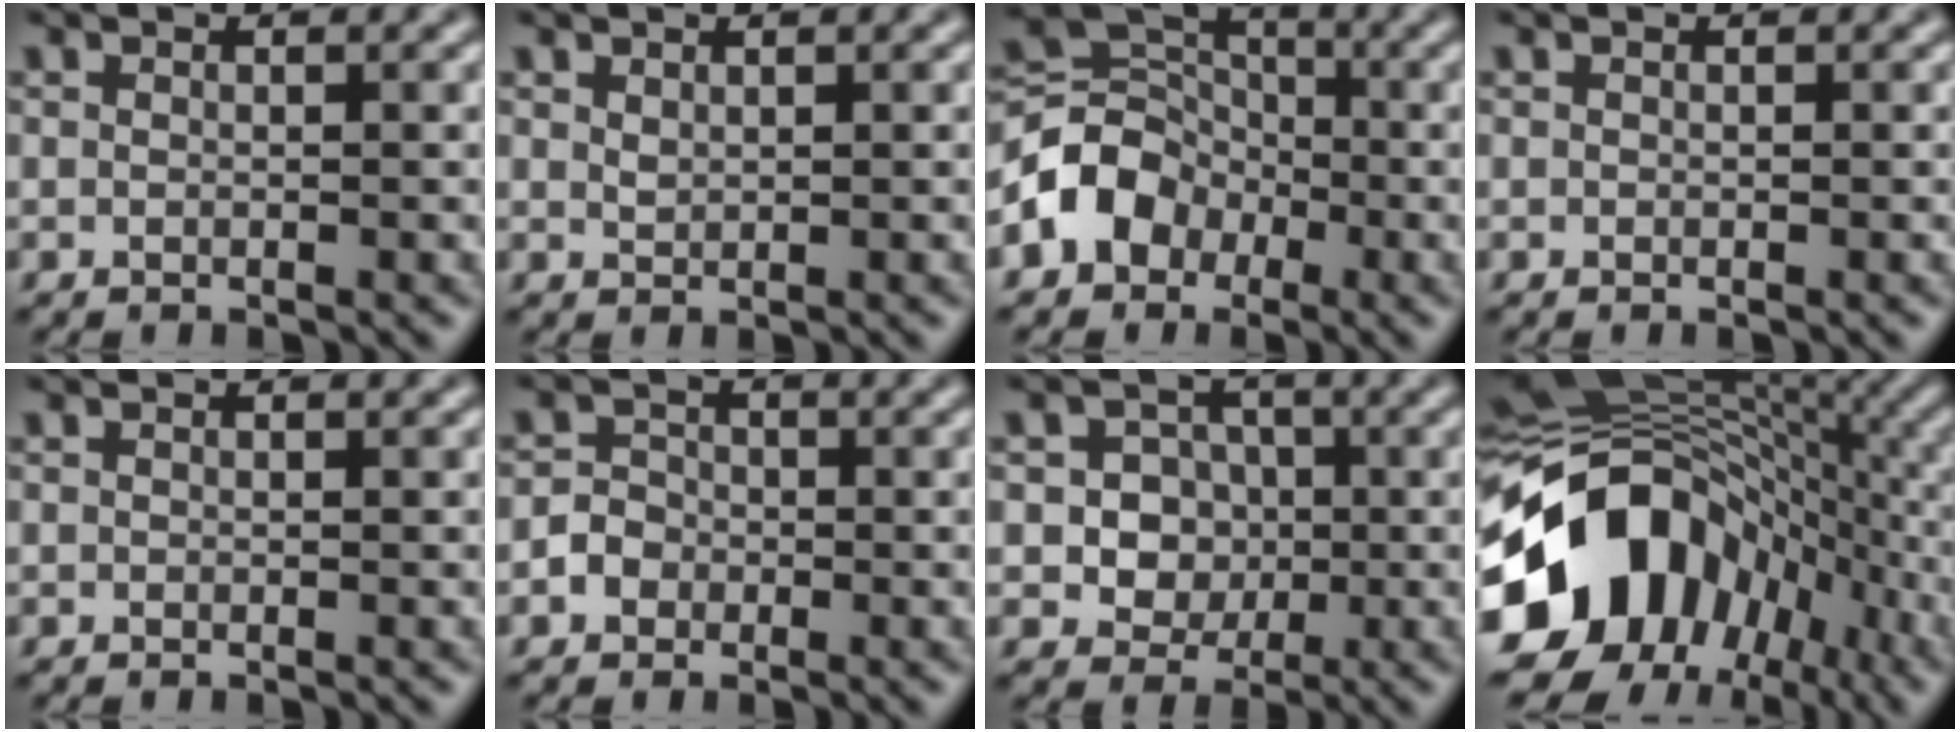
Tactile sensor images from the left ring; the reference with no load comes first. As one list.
[{"total": 0.7, "force": [0.6, 0.3, 0.3], "torque": [-0.009, -0.001, 0.014]}, {"total": 4.9, "force": [-2.1, 4.0, 1.9], "torque": [-0.023, 0.009, -0.052]}, {"total": 0.0}, {"total": 0.0}, {"total": 2.0, "force": [-0.8, 1.7, 0.7], "torque": [-0.002, 0.001, -0.020]}, {"total": 4.5, "force": [-0.4, 4.0, 1.9], "torque": [-0.011, 0.008, -0.023]}, {"total": 15.0, "force": [-4.7, 11.3, 8.6], "torque": [-0.149, 0.001, -0.094]}]